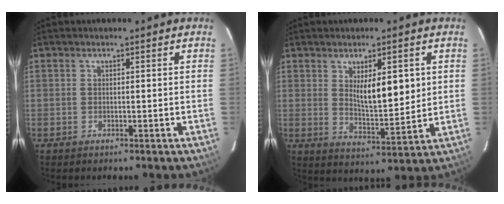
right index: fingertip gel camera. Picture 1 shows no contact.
{"total": 8.0, "force": [2.2, 2.3, 7.3], "torque": [-0.119, -0.012, 0.043]}